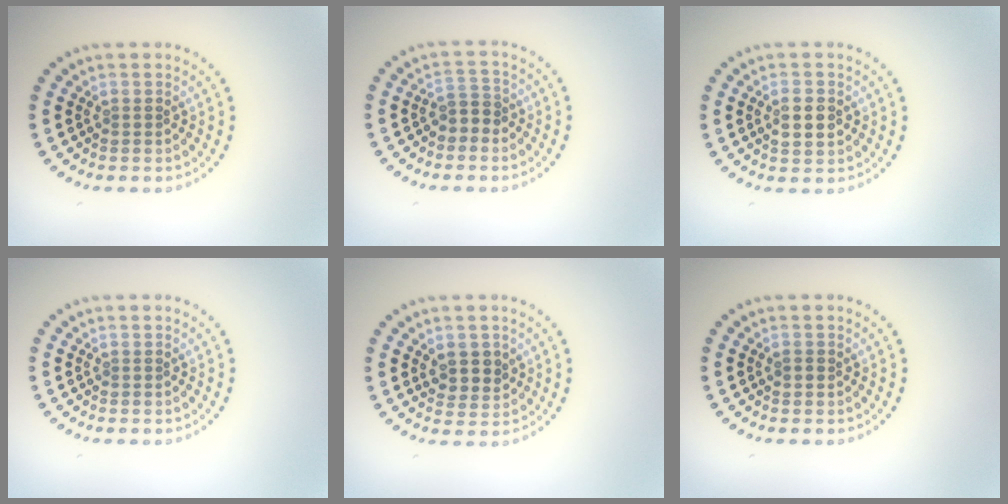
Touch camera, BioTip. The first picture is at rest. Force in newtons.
{"total": 1.9, "press": 1.8, "slide": 0.7}
{"total": 2.2, "press": 2.2, "slide": 0.2}
{"total": 0.0}
{"total": 2.4, "press": 2.3, "slide": 0.9}
{"total": 0.9, "press": 0.9, "slide": 0.3}